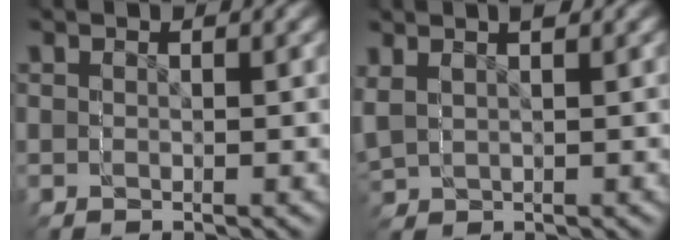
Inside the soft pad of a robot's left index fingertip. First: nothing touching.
{"total": 1.5, "force": [0.5, 1.4, 0.3], "torque": [-0.031, -0.005, 0.017]}